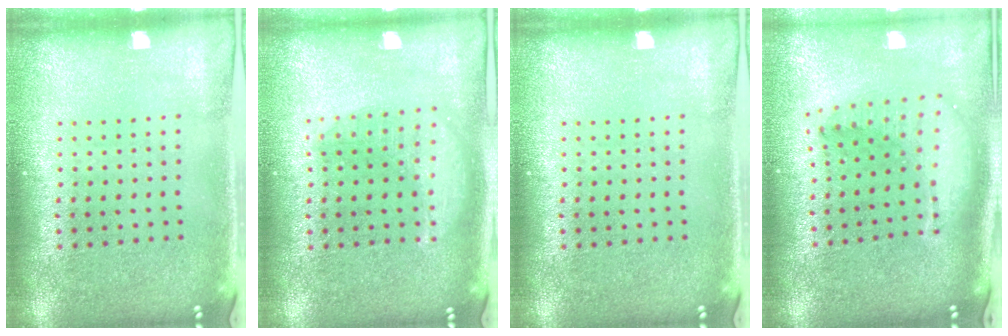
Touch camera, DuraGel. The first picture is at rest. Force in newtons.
{"total": 1.3, "press": 1.3, "slide": 0.2}
{"total": 0.0}
{"total": 1.8, "press": 1.5, "slide": 0.9}